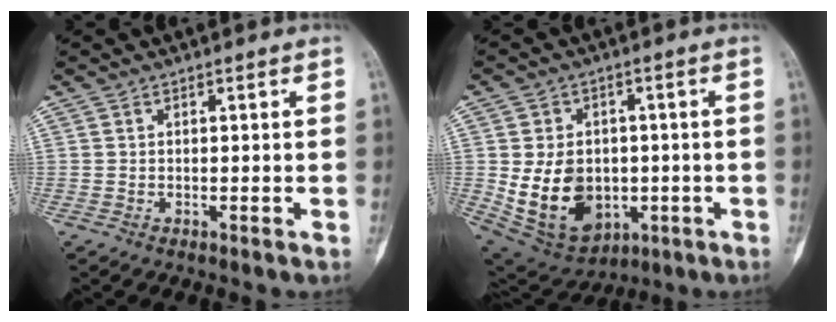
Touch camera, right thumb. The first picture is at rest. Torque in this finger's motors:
{"motor_torque": [-0.07, 1.10, 0.57, 0.60, 0.13]}